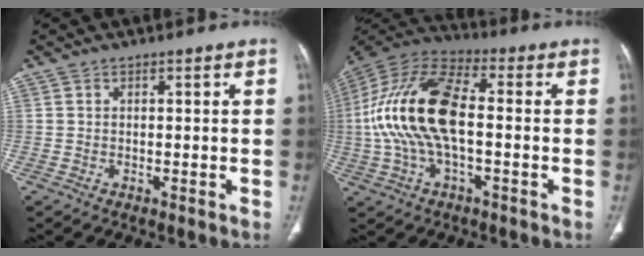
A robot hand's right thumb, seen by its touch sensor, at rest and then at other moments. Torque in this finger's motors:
{"motor_torque": [2.31, 2.70, 2.34, -0.44, 0.83]}